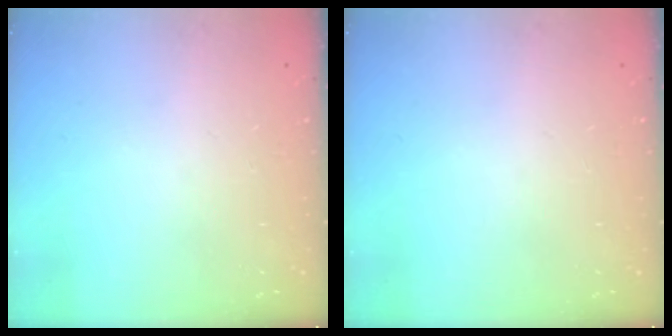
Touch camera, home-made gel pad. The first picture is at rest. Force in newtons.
{"total": 0.0}